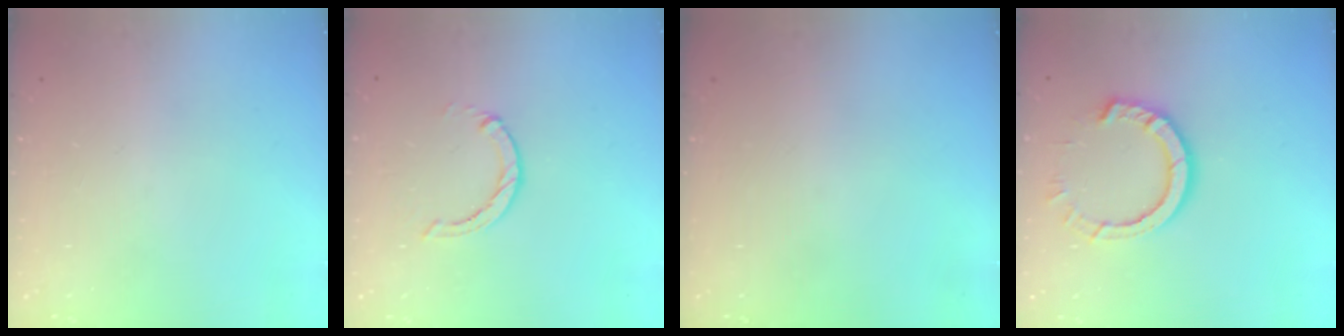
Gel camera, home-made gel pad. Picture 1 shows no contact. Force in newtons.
{"total": 0.0}
{"total": 0.0}
{"total": 9.4, "press": 9.3, "slide": 0.9}